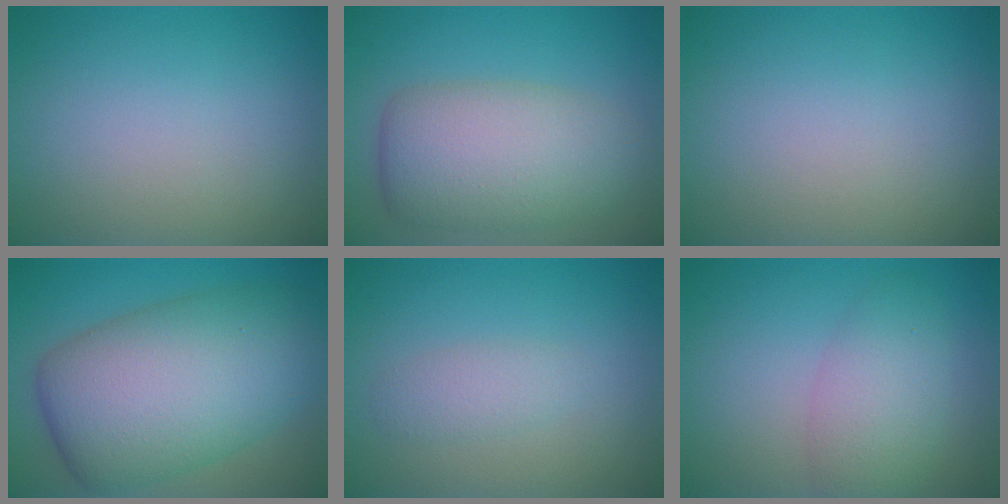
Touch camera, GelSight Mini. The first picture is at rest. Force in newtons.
{"total": 7.5, "press": 7.4, "slide": 0.6}
{"total": 0.0}
{"total": 12.4, "press": 12.4, "slide": 0.4}
{"total": 1.6, "press": 1.6, "slide": 0.1}
{"total": 3.9, "press": 3.9, "slide": 0.1}